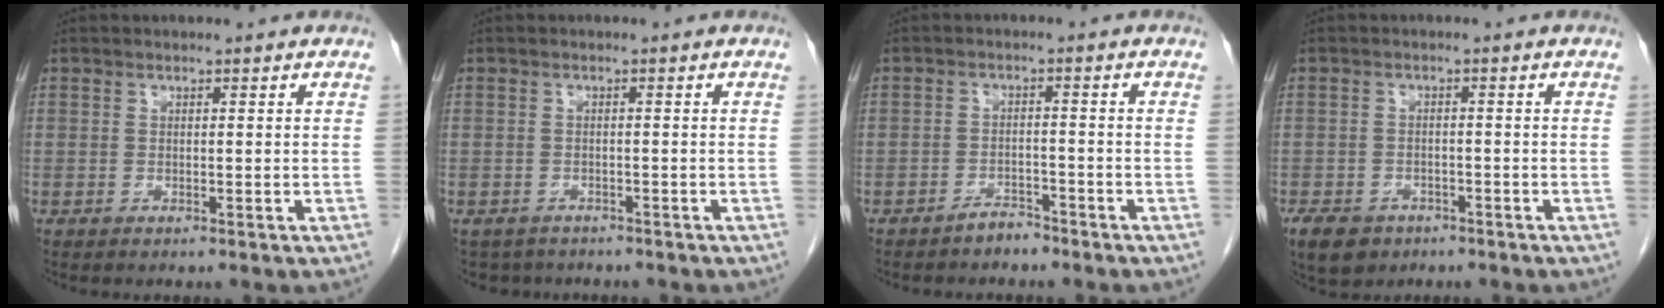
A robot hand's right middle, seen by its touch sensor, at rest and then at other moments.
{"total": 4.5, "force": [-3.8, 2.4, 0.3], "torque": [0.001, 0.002, -0.053]}
{"total": 2.4, "force": [-2.2, 0.9, 0.5], "torque": [-0.011, 0.002, -0.035]}
{"total": 5.9, "force": [-3.8, 4.0, 2.1], "torque": [-0.038, 0.001, -0.056]}